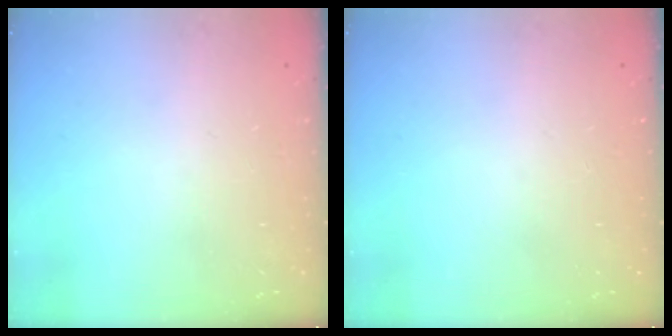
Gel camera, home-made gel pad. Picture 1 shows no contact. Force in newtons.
{"total": 0.0}